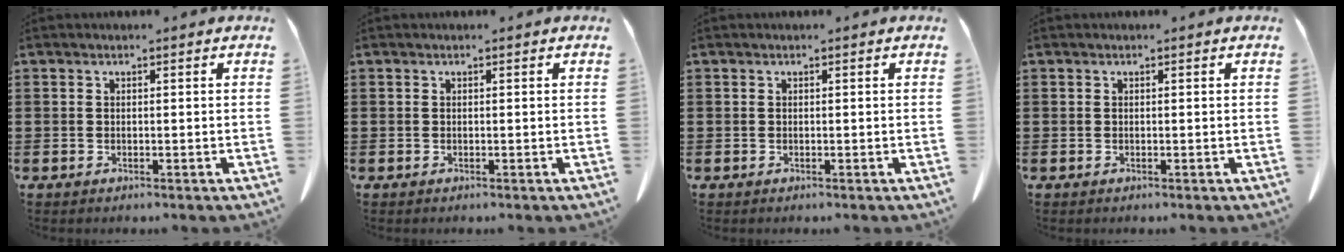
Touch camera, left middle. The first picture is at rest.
{"total": 0.0}
{"total": 0.0}
{"total": 0.0}